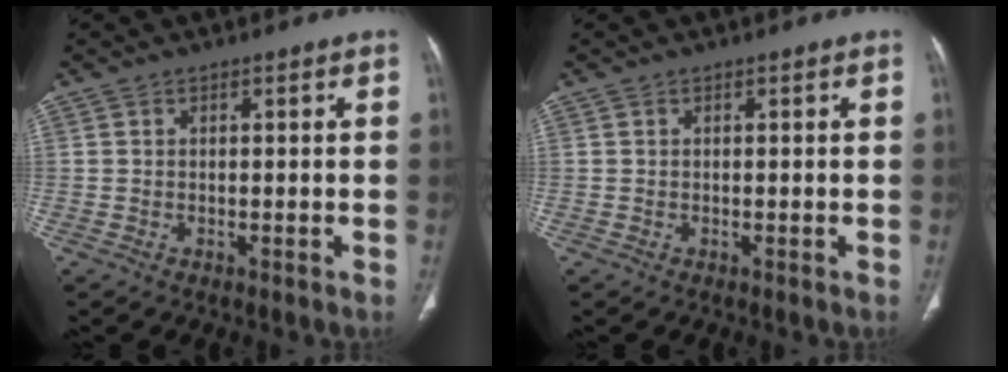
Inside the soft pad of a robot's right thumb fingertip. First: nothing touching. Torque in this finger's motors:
{"motor_torque": [0.04, 0.03, 0.03, -0.03, 0.01]}